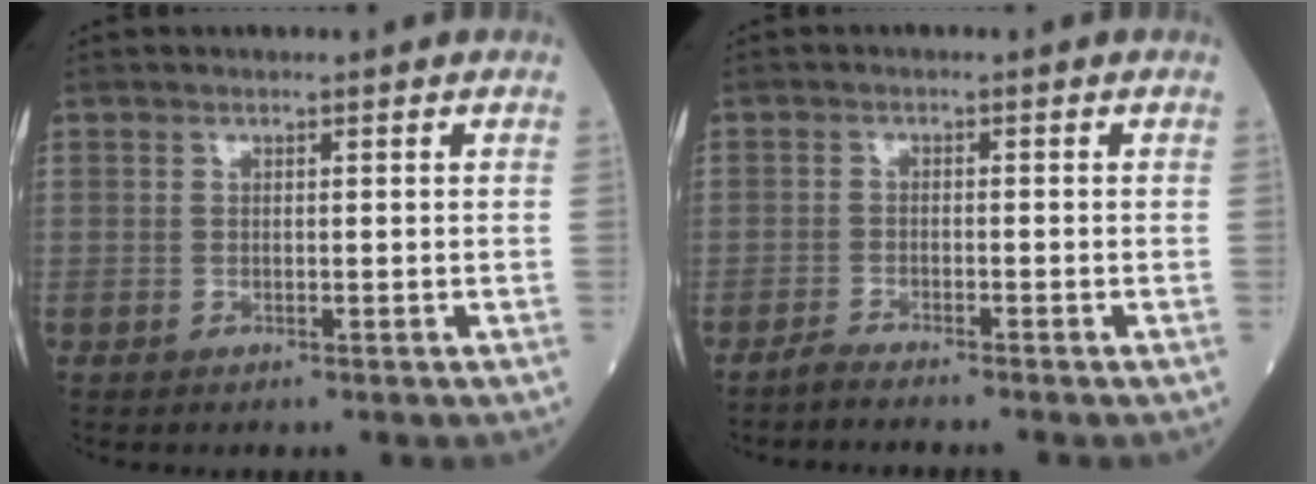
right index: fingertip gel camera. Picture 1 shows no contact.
{"total": 2.4, "force": [-2.2, -0.4, 0.7], "torque": [-0.021, -0.005, -0.038]}